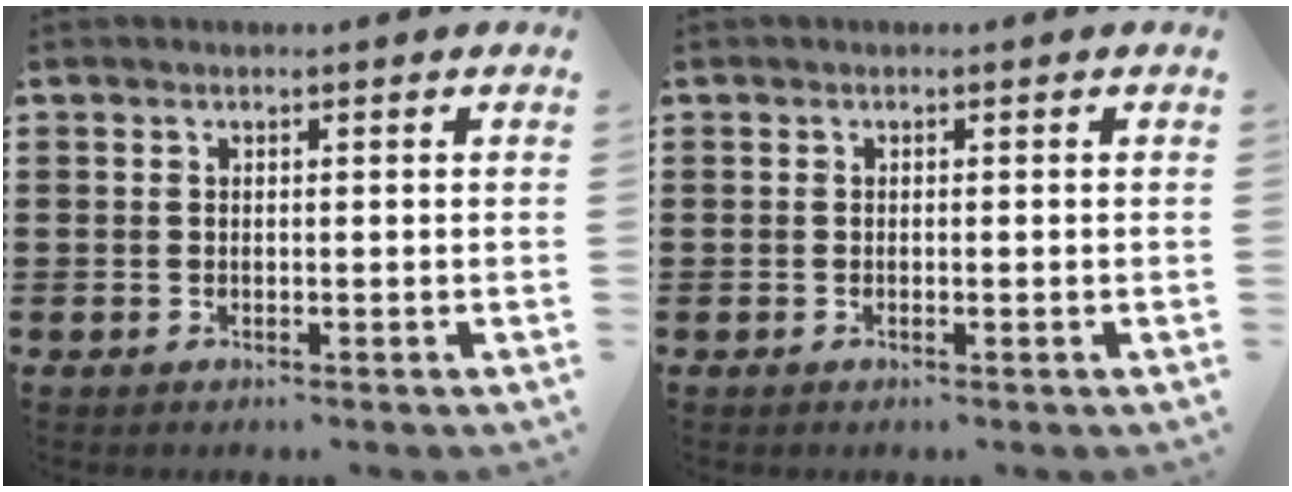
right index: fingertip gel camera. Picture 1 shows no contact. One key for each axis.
{"total": 0.0}